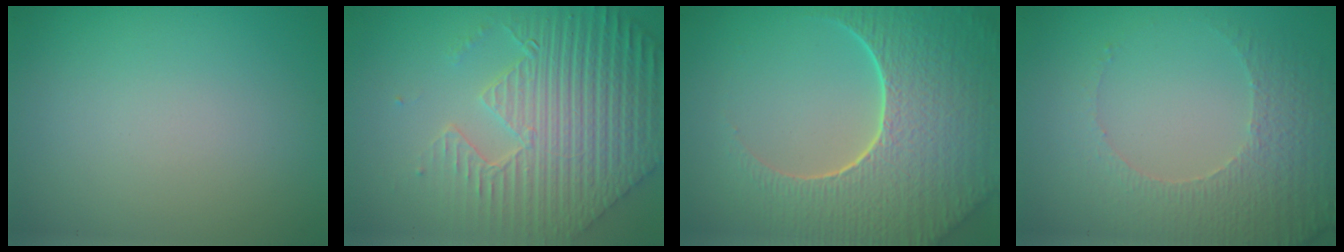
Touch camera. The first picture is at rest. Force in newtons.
{"total": 9.2, "press": 6.5, "slide": 6.6}
{"total": 9.5, "press": 6.7, "slide": 6.6}
{"total": 4.7, "press": 3.5, "slide": 3.1}